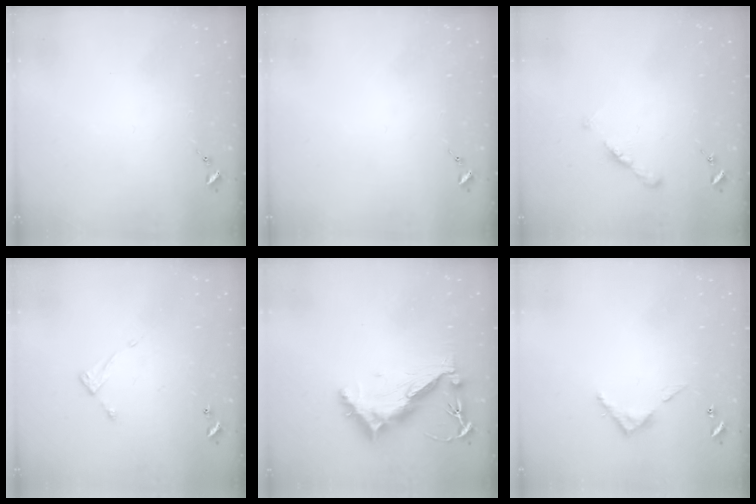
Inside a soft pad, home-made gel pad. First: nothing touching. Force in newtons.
{"total": 0.0}
{"total": 5.3, "press": 5.2, "slide": 0.6}
{"total": 5.1, "press": 5.1, "slide": 0.4}
{"total": 10.4, "press": 10.3, "slide": 0.9}
{"total": 3.9, "press": 3.9, "slide": 0.3}